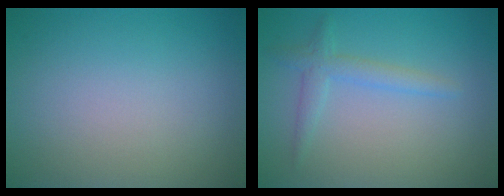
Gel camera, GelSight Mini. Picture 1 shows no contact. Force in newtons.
{"total": 2.0, "press": 2.0, "slide": 0.1}